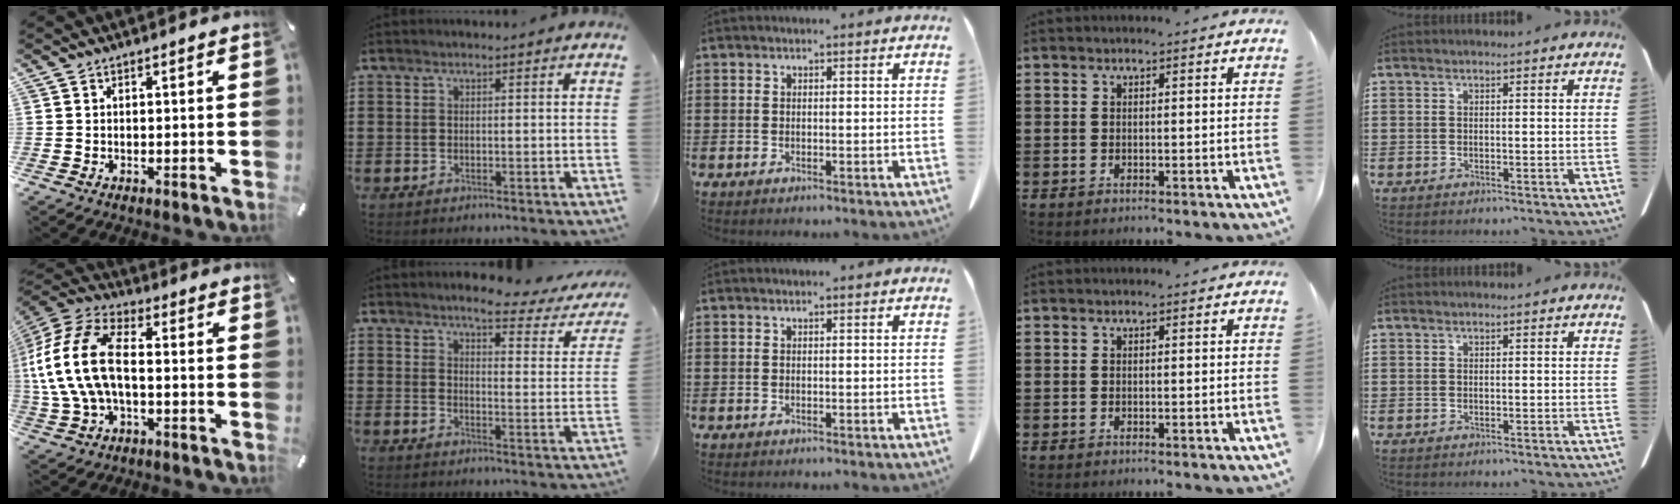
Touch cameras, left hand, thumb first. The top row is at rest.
{"thumb": {"total": 17.5, "force": [-1.1, 10.6, 14.0], "torque": [-0.300, 0.008, -0.020]}, "index": {"total": 4.1, "force": [3.6, 0.2, 2.0], "torque": [-0.041, -0.026, 0.054]}}